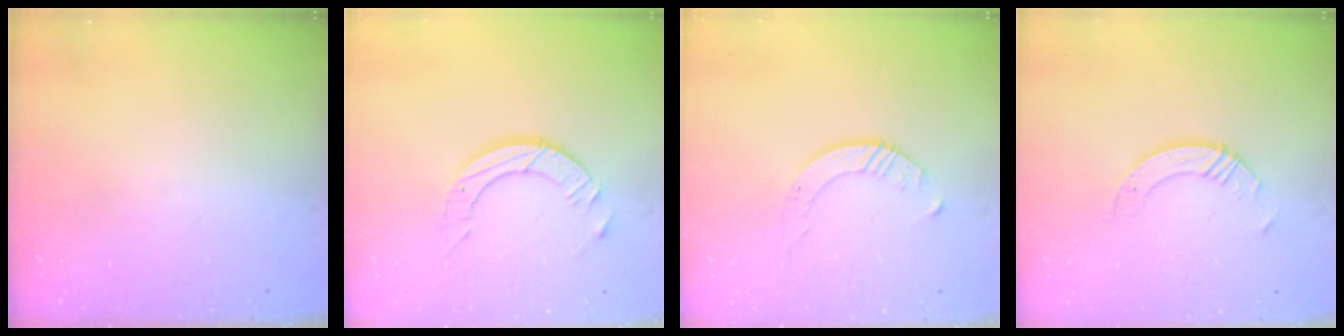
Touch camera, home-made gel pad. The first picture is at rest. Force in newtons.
{"total": 9.0, "press": 9.0, "slide": 0.8}
{"total": 2.8, "press": 2.8, "slide": 0.3}
{"total": 3.4, "press": 3.4, "slide": 0.3}